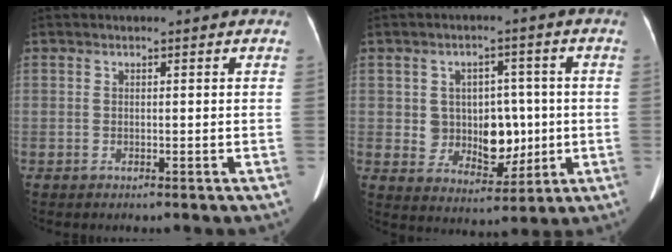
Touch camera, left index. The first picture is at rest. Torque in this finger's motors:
{"motor_torque": [0.19, -0.03, 0.13, 0.07]}